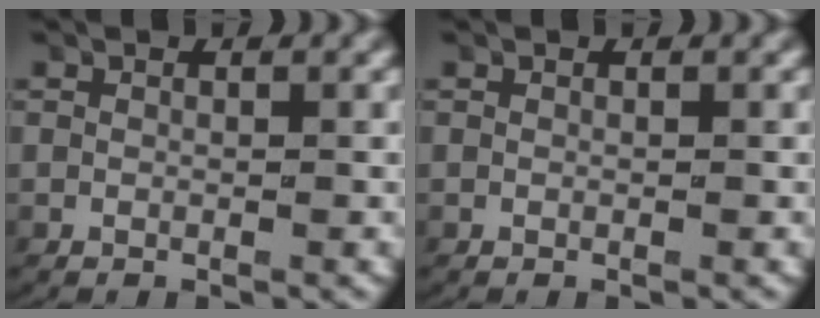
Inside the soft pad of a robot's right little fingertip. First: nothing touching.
{"total": 0.0}